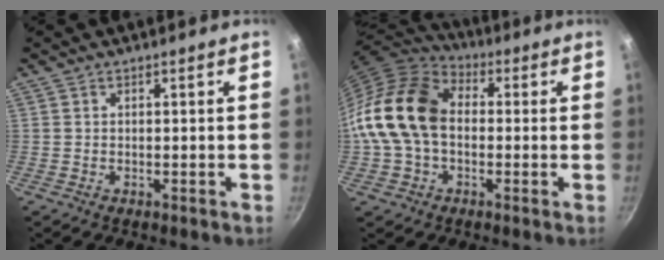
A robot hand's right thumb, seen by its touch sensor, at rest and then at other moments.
{"total": 16.9, "force": [-0.2, 12.0, 11.9], "torque": [-0.208, 0.037, -0.020]}